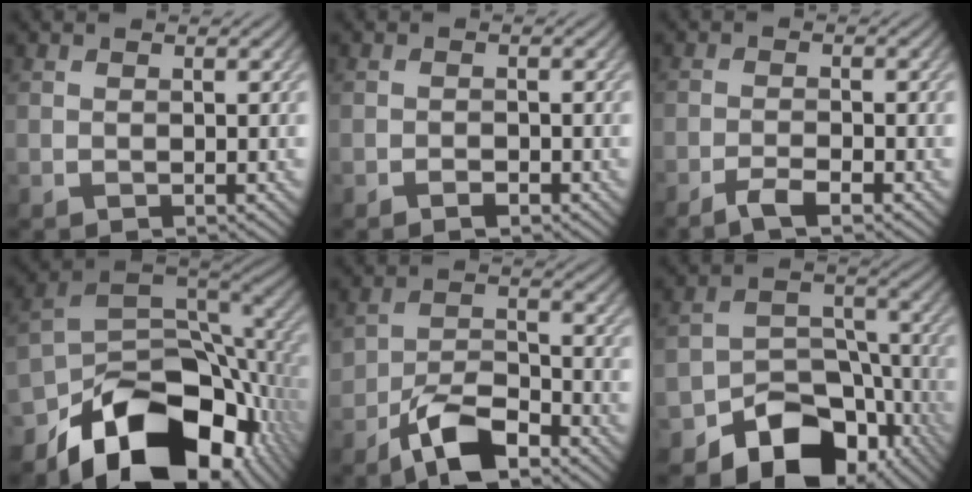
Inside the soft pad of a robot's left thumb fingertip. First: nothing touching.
{"total": 0.7, "force": [-0.6, 0.4, 0.2], "torque": [0.002, 0.002, -0.010]}
{"total": 2.9, "force": [-2.2, 0.3, 2.0], "torque": [-0.037, 0.003, -0.047]}
{"total": 17.1, "force": [-9.3, 9.8, 10.5], "torque": [-0.190, -0.040, -0.138]}
{"total": 7.1, "force": [-4.7, 3.2, 4.3], "torque": [-0.073, 0.008, -0.094]}
{"total": 11.9, "force": [-7.2, 7.7, 5.4], "torque": [-0.076, -0.009, -0.128]}